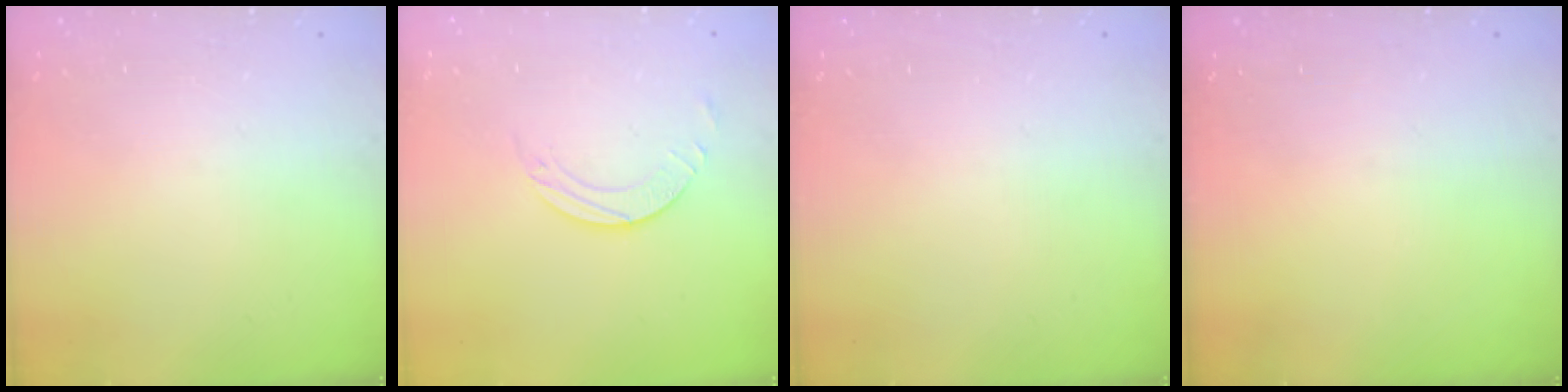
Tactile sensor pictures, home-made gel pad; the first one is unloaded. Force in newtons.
{"total": 2.5, "press": 2.5, "slide": 0.2}
{"total": 0.0}
{"total": 0.0}